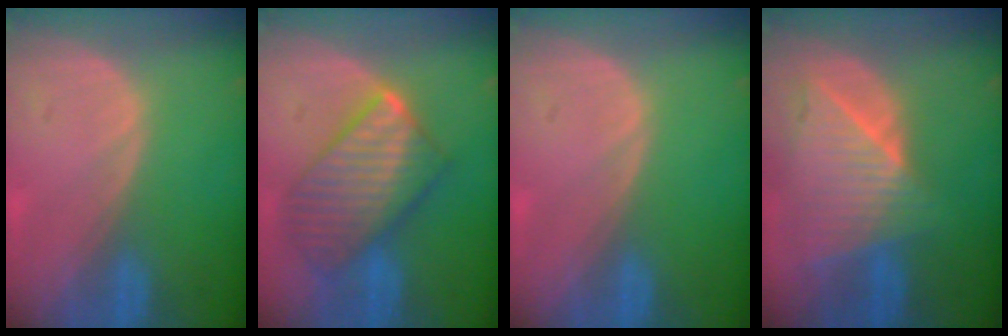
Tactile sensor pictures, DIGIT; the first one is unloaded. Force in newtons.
{"total": 10.1, "press": 10.1, "slide": 0.7}
{"total": 0.0}
{"total": 9.1, "press": 8.1, "slide": 4.0}